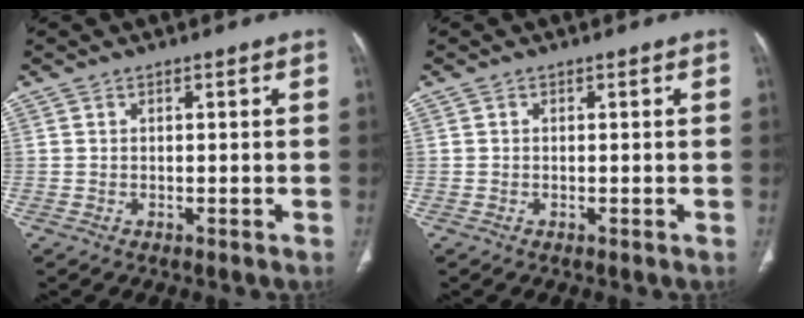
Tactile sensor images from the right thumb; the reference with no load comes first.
{"total": 0.0}